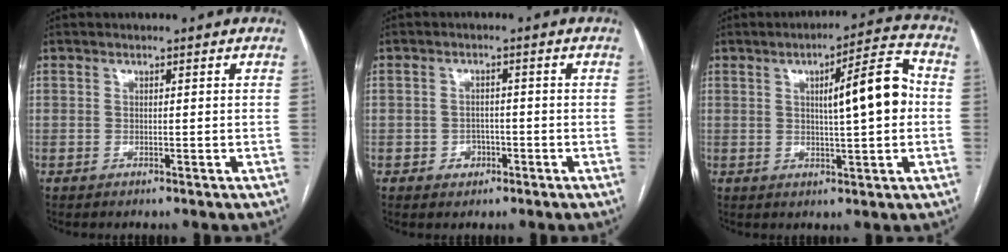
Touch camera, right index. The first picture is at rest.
{"total": 2.6, "force": [-1.1, 2.1, 0.9], "torque": [-0.005, 0.008, -0.013]}
{"total": 10.1, "force": [1.0, 1.4, 10.0], "torque": [-0.142, 0.023, 0.016]}